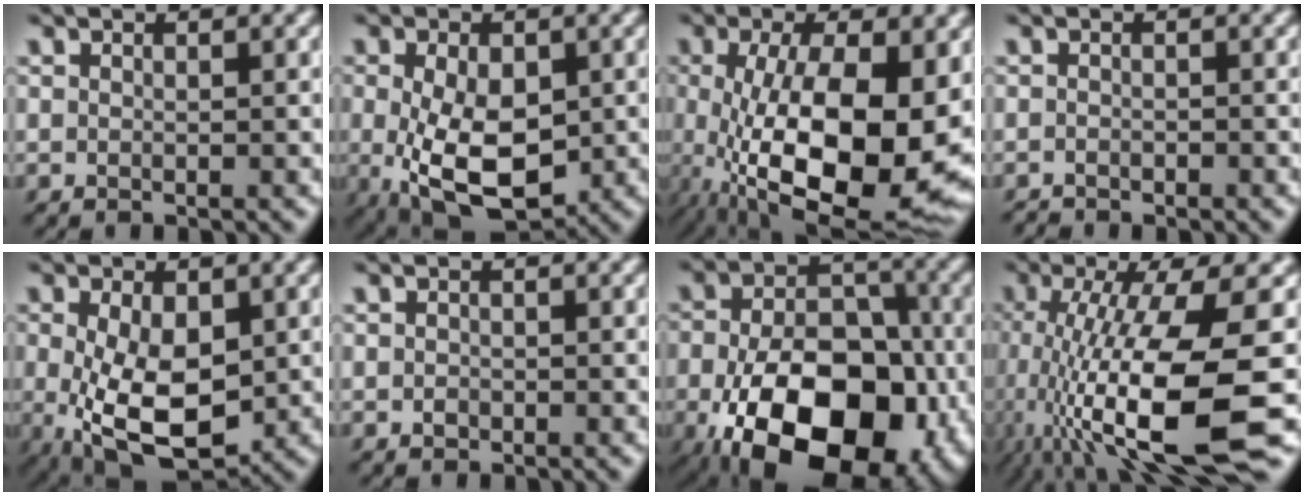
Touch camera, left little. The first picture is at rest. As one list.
[{"total": 8.2, "force": [-1.5, 4.7, 6.6], "torque": [-0.134, -0.015, -0.020]}, {"total": 13.4, "force": [-2.3, 5.0, 12.3], "torque": [-0.210, -0.028, -0.029]}, {"total": 0.9, "force": [-0.9, 0.2, 0.1], "torque": [-0.003, 0.000, -0.017]}, {"total": 8.5, "force": [-1.2, 4.6, 7.0], "torque": [-0.148, -0.017, -0.011]}, {"total": 0.6, "force": [-0.3, 0.5, 0.2], "torque": [-0.004, -0.003, -0.008]}, {"total": 16.9, "force": [-6.6, 10.3, 11.6], "torque": [-0.165, -0.029, -0.097]}, {"total": 13.0, "force": [-4.3, 2.8, 11.9], "torque": [-0.215, -0.019, -0.070]}]